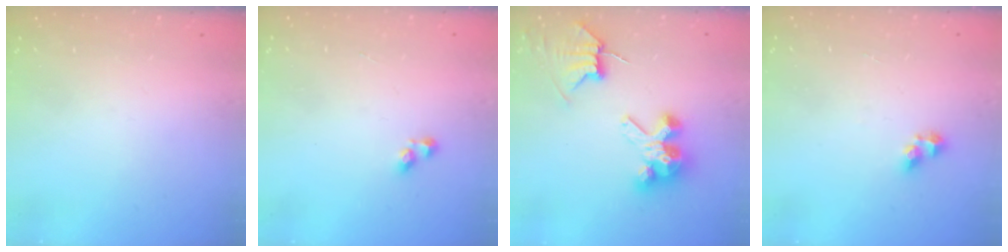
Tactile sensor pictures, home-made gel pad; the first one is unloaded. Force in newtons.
{"total": 2.4, "press": 2.3, "slide": 0.6}
{"total": 7.8, "press": 7.7, "slide": 0.6}
{"total": 3.7, "press": 3.7, "slide": 0.3}